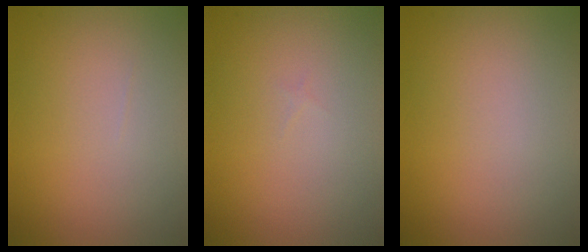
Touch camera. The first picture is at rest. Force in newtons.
{"total": 0.0}
{"total": 0.0}